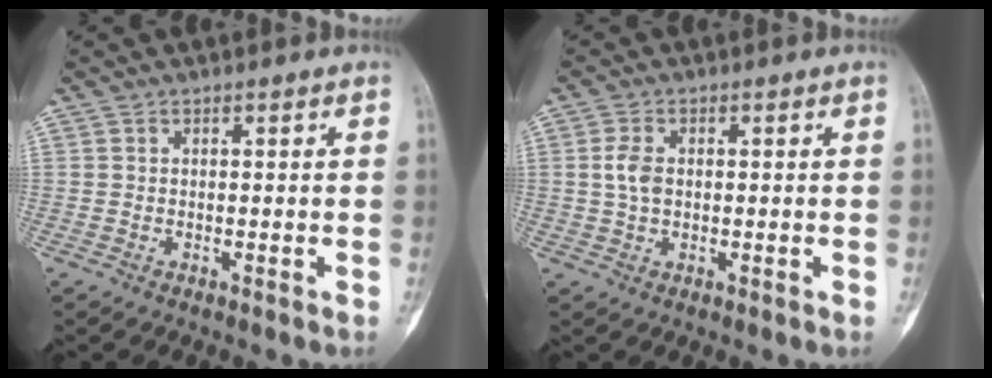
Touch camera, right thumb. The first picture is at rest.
{"total": 3.5, "force": [0.3, 2.2, 2.7], "torque": [-0.055, 0.005, 0.004]}